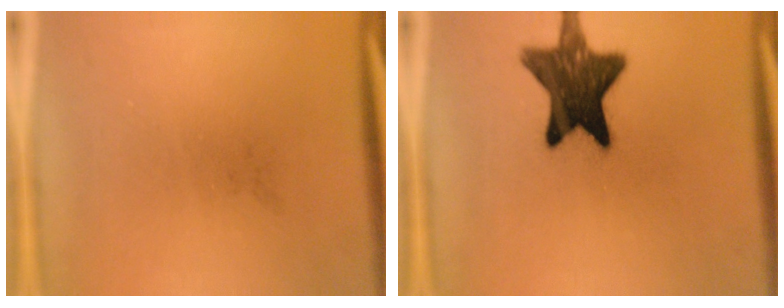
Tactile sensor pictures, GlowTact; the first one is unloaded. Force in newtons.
{"total": 13.3}